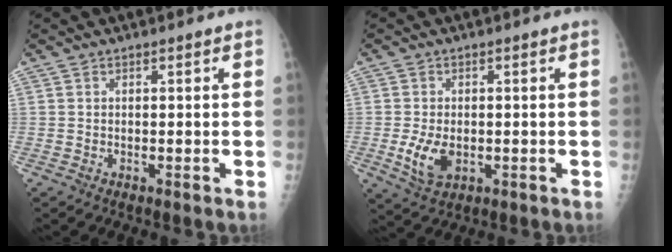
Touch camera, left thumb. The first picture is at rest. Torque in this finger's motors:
{"motor_torque": [-0.17, 0.25, 0.20, -0.05, 0.03]}